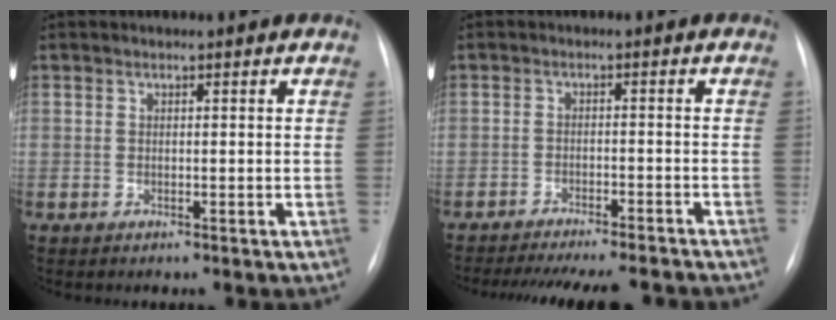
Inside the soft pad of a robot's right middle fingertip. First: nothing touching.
{"total": 16.2, "force": [-14.8, 2.4, 6.1], "torque": [-0.110, -0.013, -0.192]}